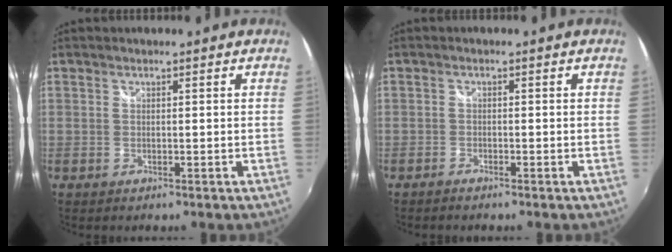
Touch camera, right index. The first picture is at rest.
{"total": 1.3, "force": [-1.2, 0.2, 0.3], "torque": [-0.012, -0.005, -0.025]}